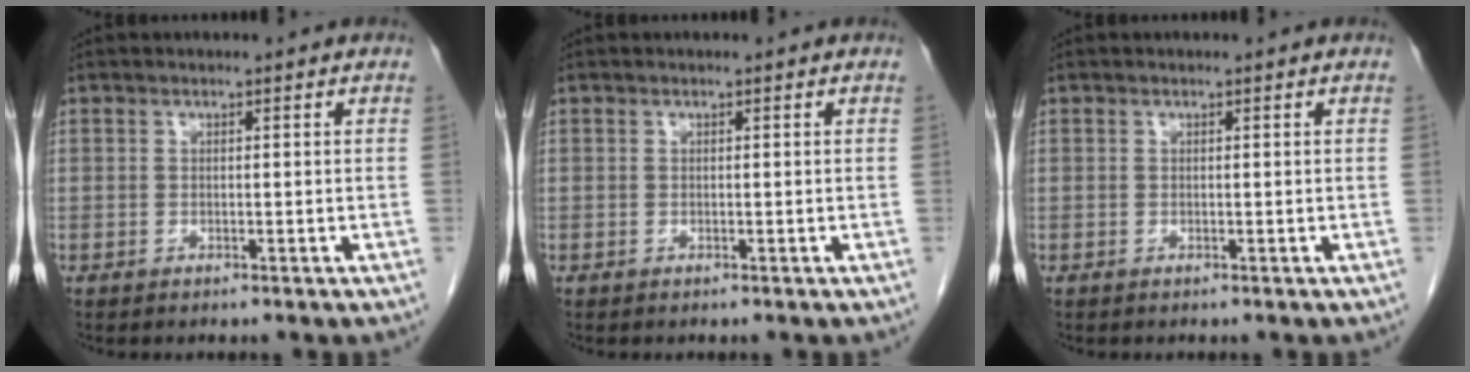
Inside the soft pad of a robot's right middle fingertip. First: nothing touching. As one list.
[{"total": 0.0}, {"total": 0.0}]